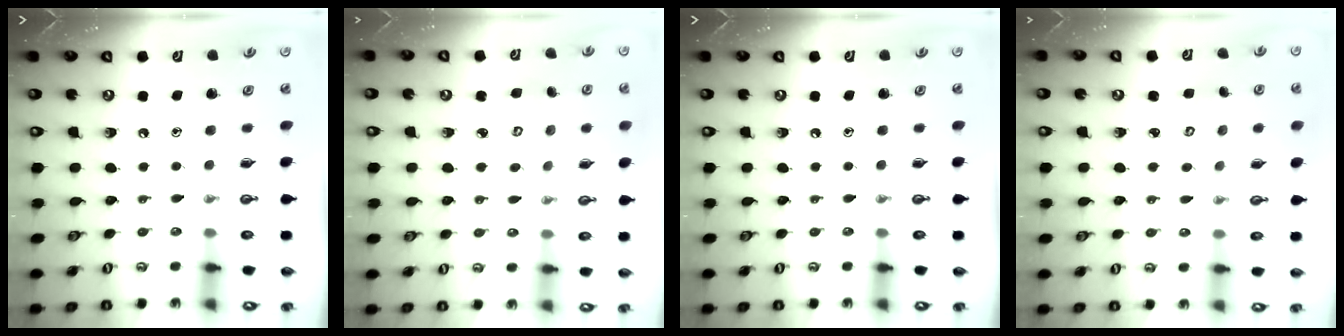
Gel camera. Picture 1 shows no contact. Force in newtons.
{"total": 5.0, "press": 5.0, "slide": 0.4}
{"total": 0.0}
{"total": 3.0, "press": 3.0, "slide": 0.3}